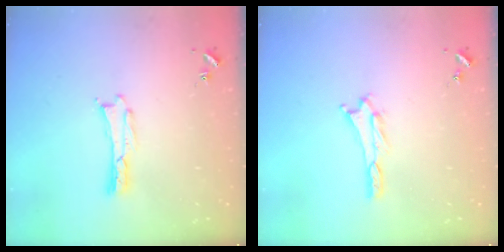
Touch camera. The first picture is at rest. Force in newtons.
{"total": 0.7, "press": 0.7, "slide": 0.2}